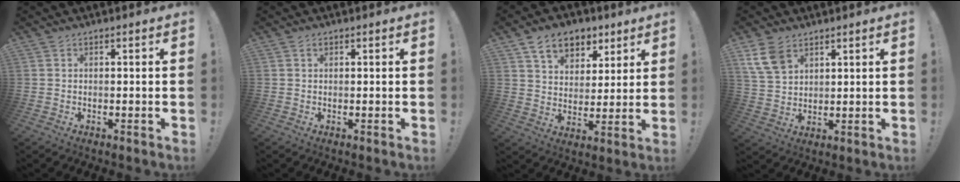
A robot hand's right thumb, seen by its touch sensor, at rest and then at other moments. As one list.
[{"total": 0.9, "force": [0.5, 0.6, 0.4], "torque": [-0.007, 0.002, 0.008]}, {"total": 11.7, "force": [6.8, 7.8, 5.3], "torque": [-0.075, -0.035, 0.129]}, {"total": 8.7, "force": [5.2, 5.4, 4.5], "torque": [-0.094, -0.016, 0.104]}]